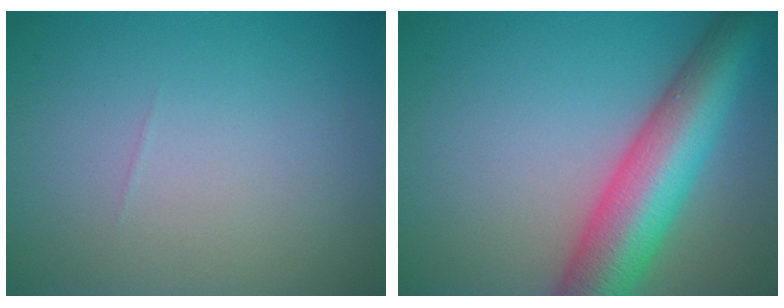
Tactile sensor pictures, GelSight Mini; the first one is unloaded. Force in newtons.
{"total": 10.2, "press": 10.2, "slide": 0.2}